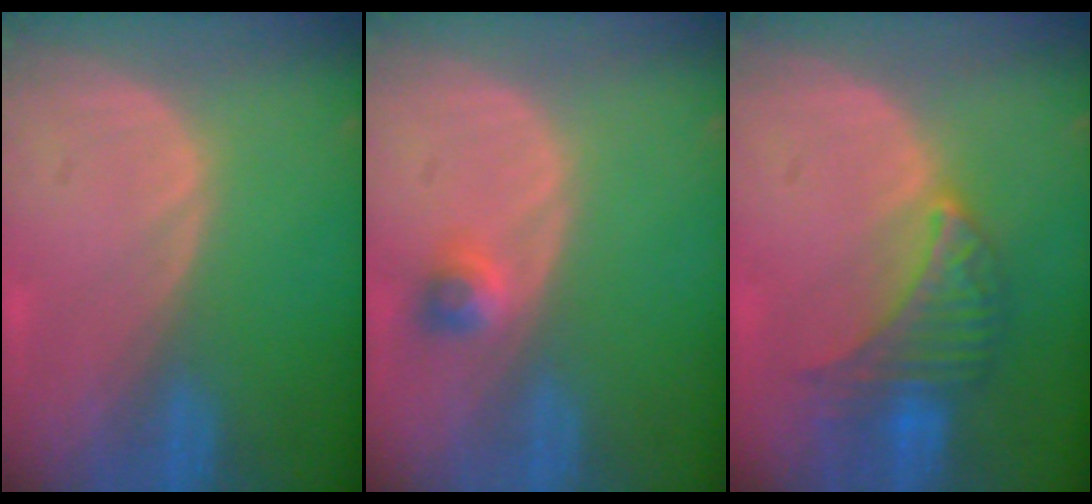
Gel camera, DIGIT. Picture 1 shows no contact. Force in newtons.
{"total": 2.4, "press": 2.0, "slide": 1.2}
{"total": 6.6, "press": 6.5, "slide": 0.6}